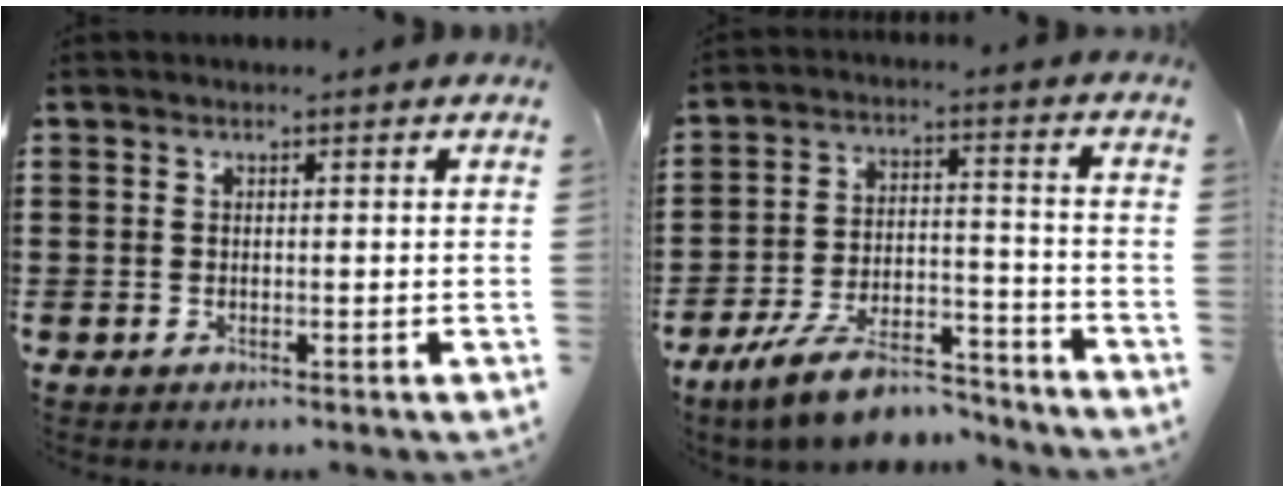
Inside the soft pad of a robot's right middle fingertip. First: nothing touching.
{"total": 10.4, "force": [-8.5, 2.6, 5.4], "torque": [-0.096, 0.027, -0.161]}